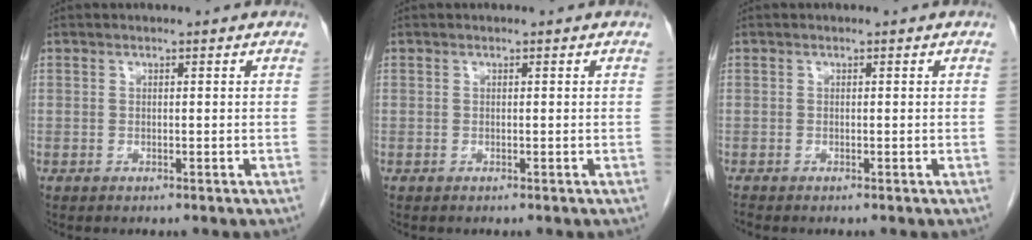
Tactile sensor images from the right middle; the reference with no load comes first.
{"total": 0.0}
{"total": 0.0}